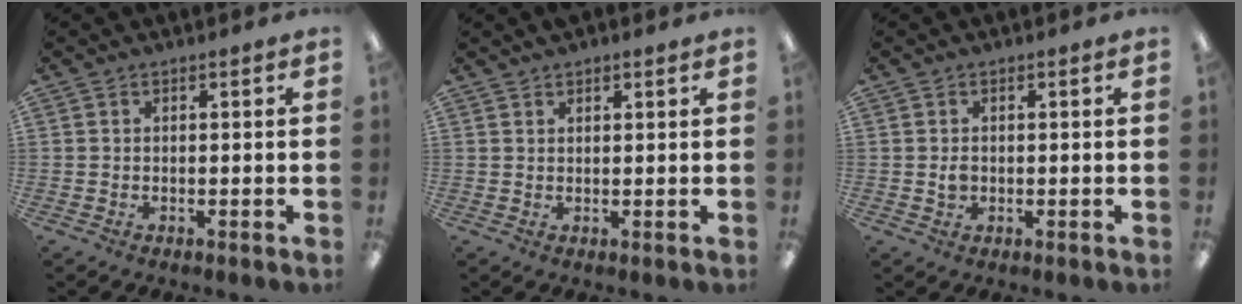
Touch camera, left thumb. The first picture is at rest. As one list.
[{"total": 1.4, "force": [1.3, 0.4, 0.3], "torque": [-0.008, -0.001, 0.025]}, {"total": 1.7, "force": [0.1, 1.3, 1.1], "torque": [-0.021, 0.003, 0.000]}]